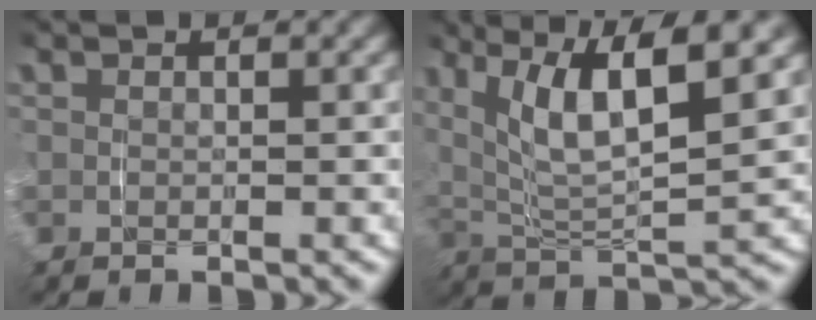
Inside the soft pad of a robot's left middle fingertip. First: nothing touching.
{"total": 7.9, "force": [2.3, 4.4, 6.2], "torque": [-0.114, 0.005, 0.032]}